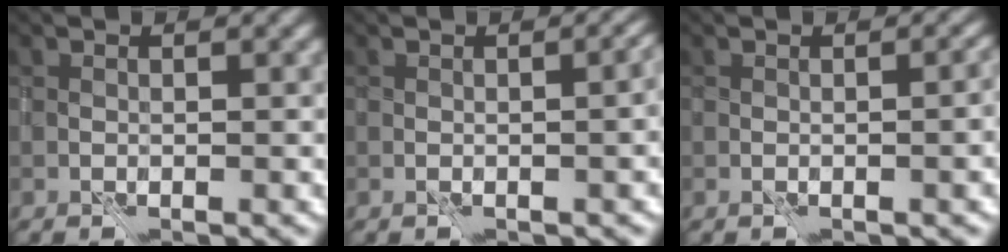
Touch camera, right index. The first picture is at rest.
{"total": 5.2, "force": [-0.8, 2.5, 4.5], "torque": [-0.016, 0.004, 0.001]}
{"total": 4.2, "force": [-0.7, 1.8, 3.7], "torque": [-0.011, 0.009, -0.003]}